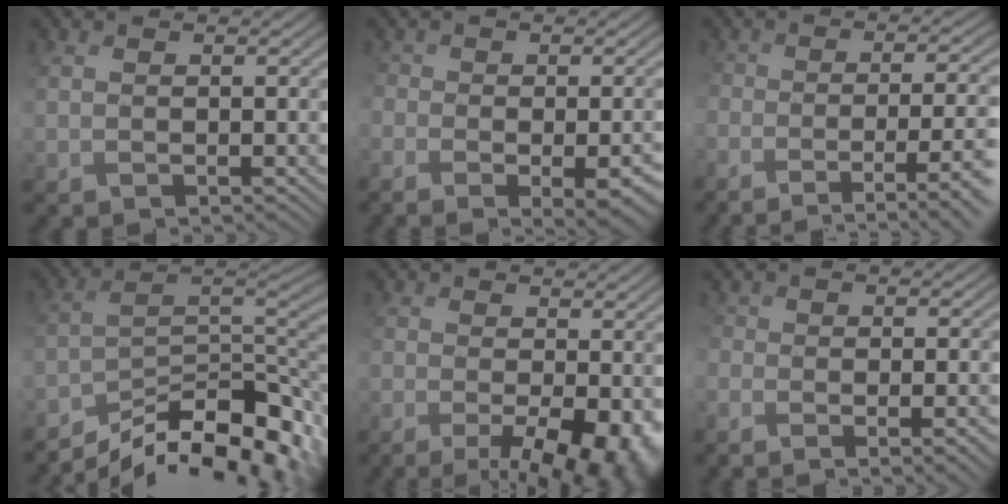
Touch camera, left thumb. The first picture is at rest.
{"total": 8.1, "force": [-3.9, 4.0, 5.8], "torque": [-0.096, -0.022, -0.037]}
{"total": 10.2, "force": [-6.0, 2.8, 7.8], "torque": [-0.110, -0.002, -0.079]}
{"total": 14.7, "force": [-11.0, 4.7, 8.5], "torque": [-0.167, -0.003, -0.182]}
{"total": 9.8, "force": [-4.0, 3.5, 8.2], "torque": [-0.140, -0.011, -0.060]}
{"total": 6.5, "force": [-3.5, 2.8, 4.7], "torque": [-0.064, -0.012, -0.041]}